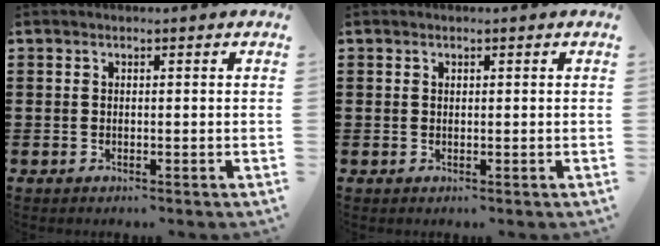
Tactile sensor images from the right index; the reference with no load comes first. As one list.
[{"total": 1.6, "force": [-0.2, -0.5, -1.5], "torque": [0.032, -0.001, -0.003]}]